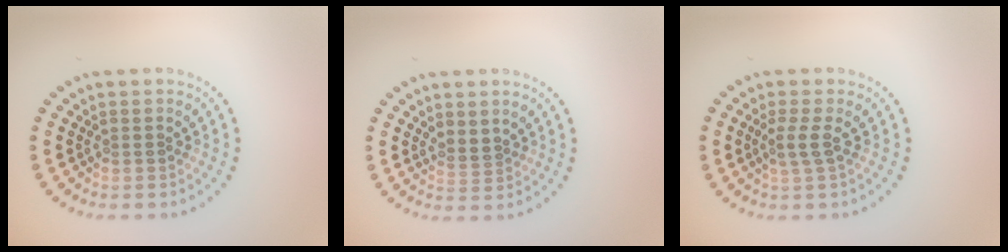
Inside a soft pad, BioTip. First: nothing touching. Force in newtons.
{"total": 1.1, "press": 0.9, "slide": 0.7}
{"total": 1.7, "press": 1.3, "slide": 1.1}